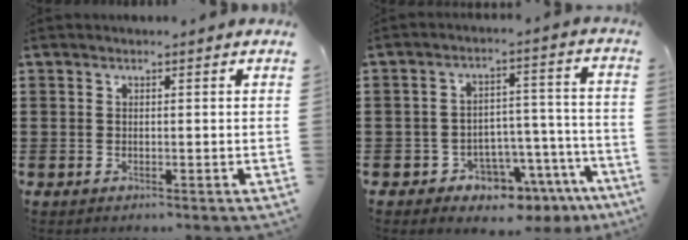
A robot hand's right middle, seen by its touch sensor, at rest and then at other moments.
{"total": 5.6, "force": [-4.9, 2.5, 1.2], "torque": [-0.025, 0.025, -0.092]}